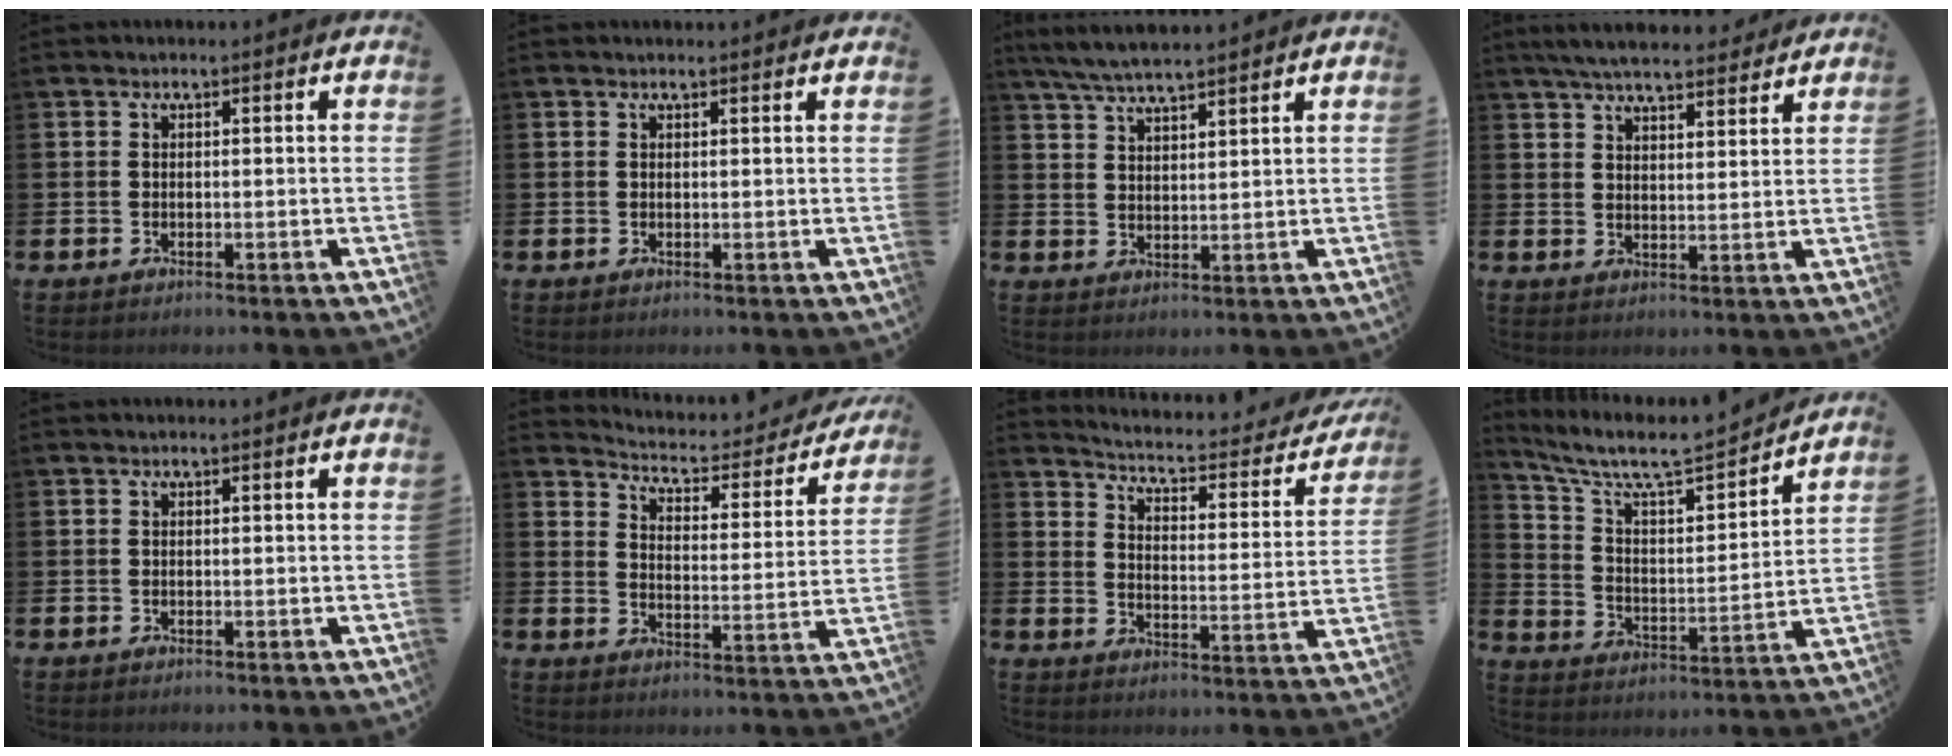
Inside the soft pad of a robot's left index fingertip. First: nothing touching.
{"total": 0.8, "force": [0.8, 0.1, 0.1], "torque": [0.008, -0.003, 0.012]}
{"total": 5.5, "force": [5.3, 0.4, 1.6], "torque": [-0.049, -0.018, 0.097]}
{"total": 6.0, "force": [5.7, 0.9, 1.5], "torque": [-0.042, -0.023, 0.104]}
{"total": 0.0}
{"total": 4.8, "force": [4.4, 1.5, 1.2], "torque": [-0.045, -0.038, 0.067]}
{"total": 4.2, "force": [3.7, 0.9, 1.7], "torque": [-0.049, -0.035, 0.050]}
{"total": 8.6, "force": [7.8, 1.8, 3.2], "torque": [-0.093, -0.061, 0.130]}